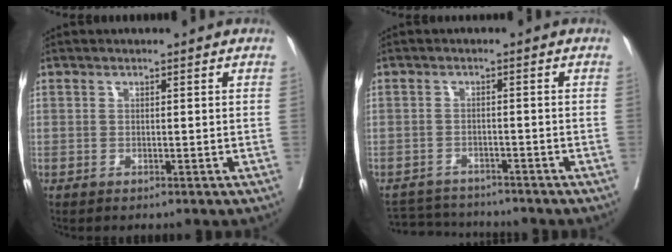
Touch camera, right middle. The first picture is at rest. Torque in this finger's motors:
{"motor_torque": [-0.65, -0.21, -0.14, -0.04]}